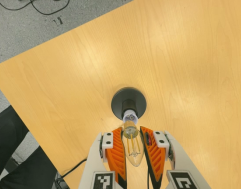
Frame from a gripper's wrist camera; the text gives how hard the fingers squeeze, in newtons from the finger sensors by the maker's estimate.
{"total": 23.1, "left": 24.8, "right": 21.5}